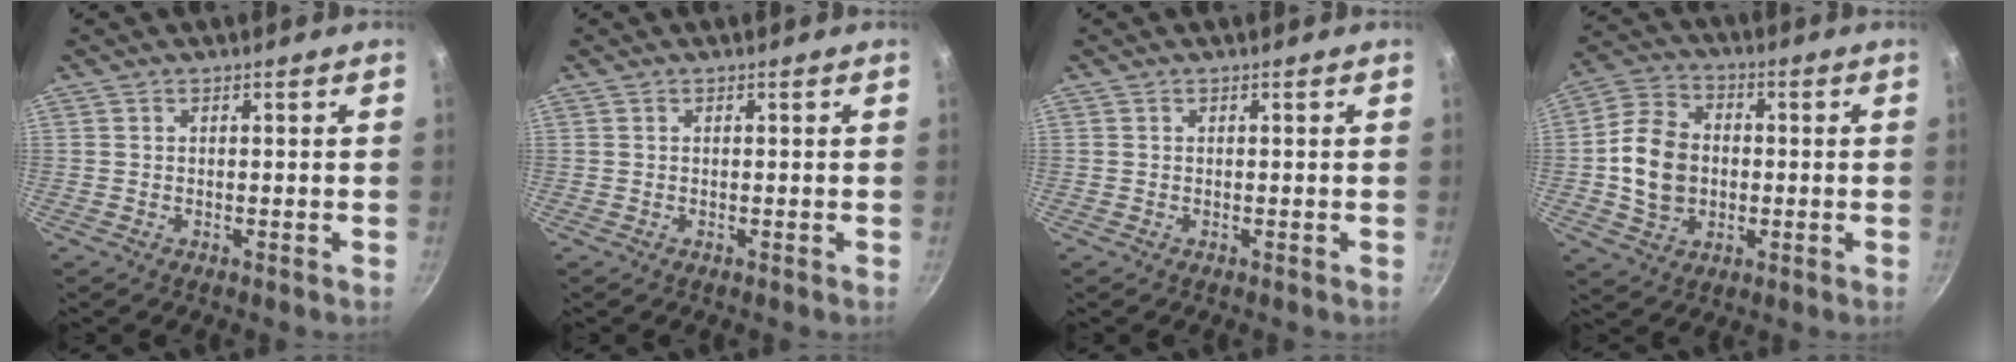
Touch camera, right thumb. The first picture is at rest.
{"total": 0.0}
{"total": 0.0}
{"total": 12.2, "force": [-0.6, 9.5, 7.6], "torque": [-0.118, 0.017, -0.018]}